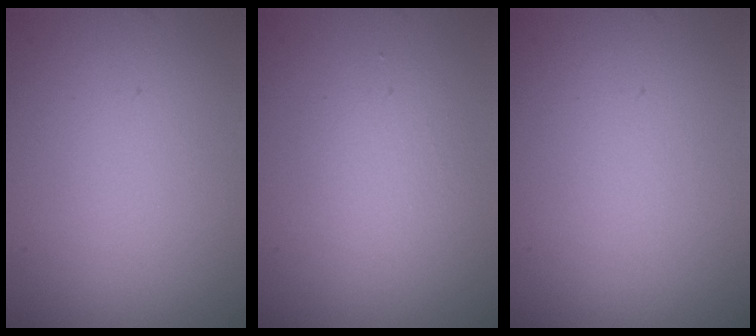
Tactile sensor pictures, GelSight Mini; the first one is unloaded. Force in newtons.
{"total": 2.0, "press": 2.0, "slide": 0.1}
{"total": 0.0}